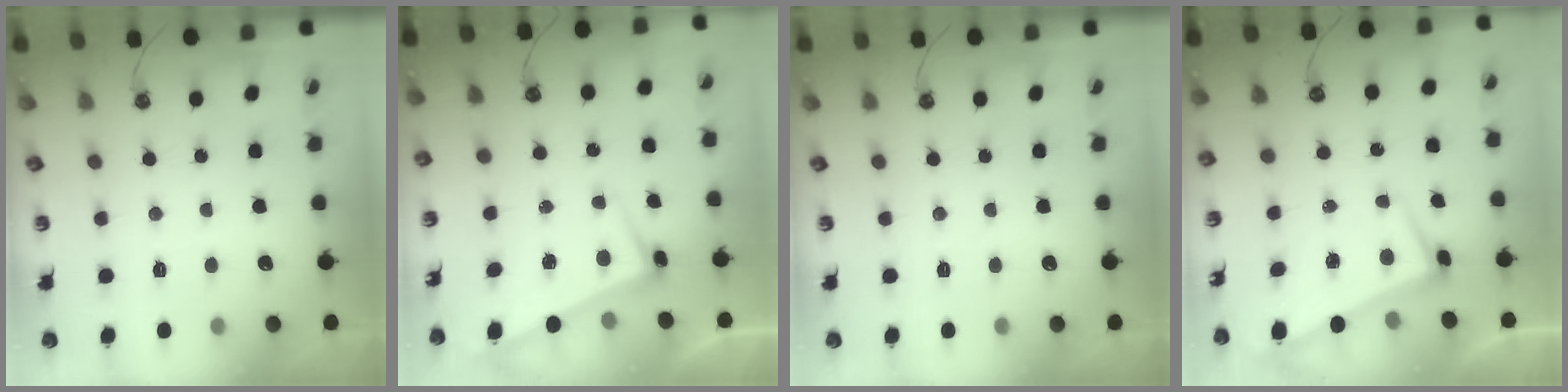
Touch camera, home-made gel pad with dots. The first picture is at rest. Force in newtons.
{"total": 2.6, "press": 2.5, "slide": 0.7}
{"total": 0.0}
{"total": 1.9, "press": 1.0, "slide": 1.6}